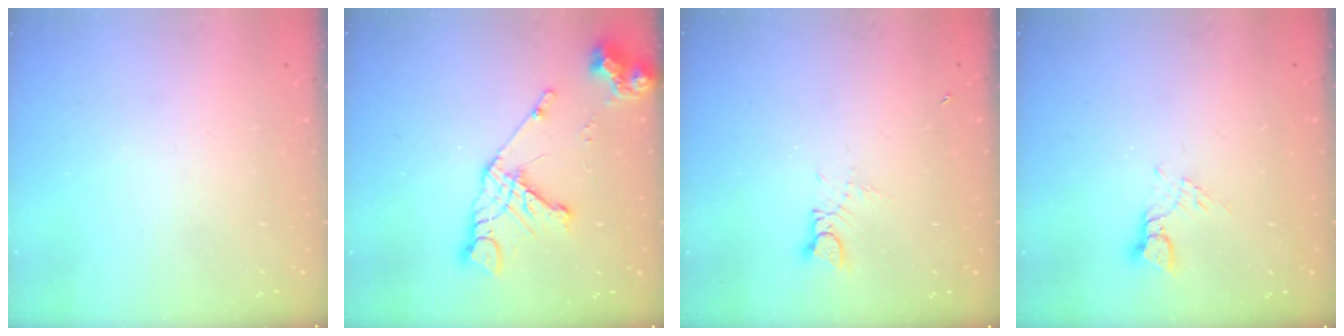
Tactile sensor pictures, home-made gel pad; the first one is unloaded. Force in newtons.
{"total": 14.9, "press": 14.8, "slide": 1.7}
{"total": 3.0, "press": 2.9, "slide": 0.3}
{"total": 2.4, "press": 2.4, "slide": 0.2}